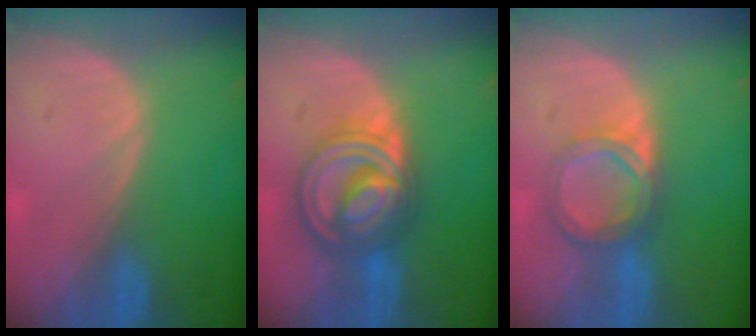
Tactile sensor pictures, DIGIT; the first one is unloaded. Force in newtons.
{"total": 9.2, "press": 9.2, "slide": 0.6}
{"total": 5.8, "press": 5.3, "slide": 2.4}